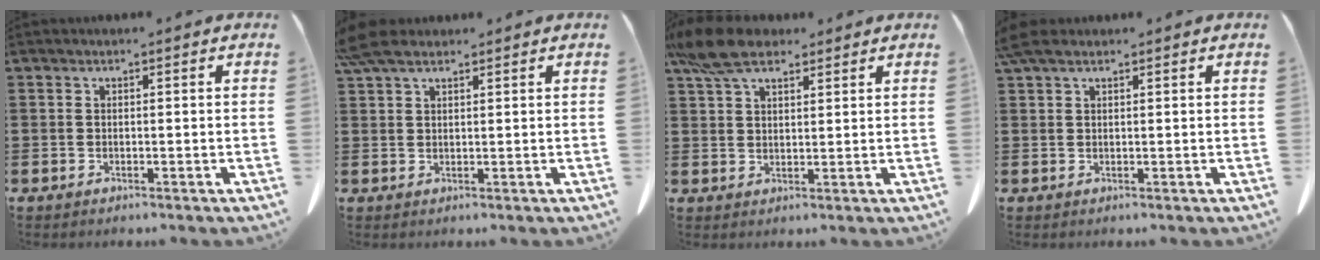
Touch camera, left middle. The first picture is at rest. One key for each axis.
{"total": 4.3, "fx": 3.1, "fy": 1.5, "fz": 2.6, "tx": -0.068, "ty": 0.002, "tz": 0.057}
{"total": 7.7, "fx": 5.6, "fy": 3.0, "fz": 4.4, "tx": -0.102, "ty": -0.002, "tz": 0.107}
{"total": 2.5, "fx": 1.7, "fy": 0.8, "fz": 1.6, "tx": -0.037, "ty": 0.004, "tz": 0.033}